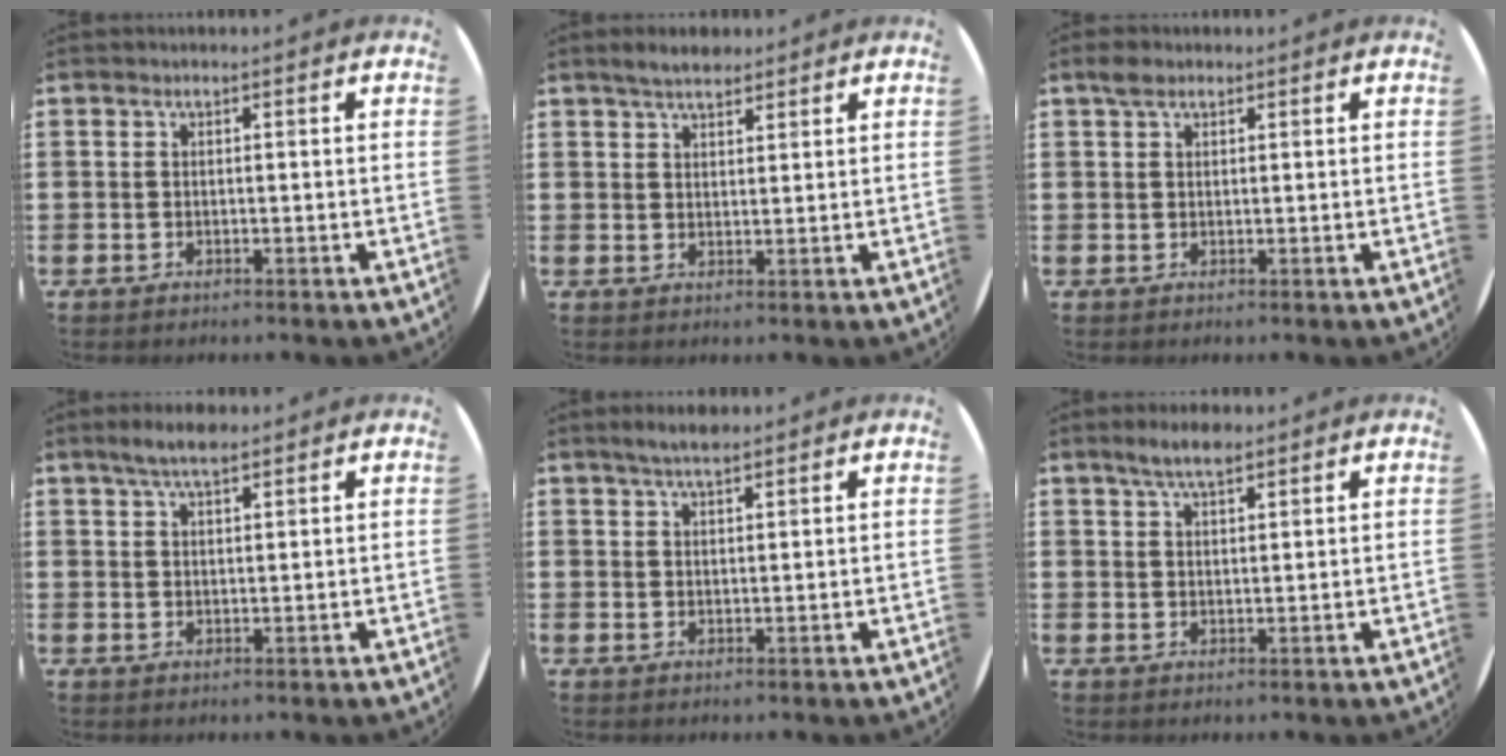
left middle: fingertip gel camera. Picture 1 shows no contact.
{"total": 3.1, "force": [2.8, 0.9, 1.0], "torque": [-0.016, -0.002, 0.051]}
{"total": 1.7, "force": [1.3, 0.8, 0.6], "torque": [-0.007, 0.002, 0.023]}
{"total": 3.8, "force": [3.1, 1.0, 2.1], "torque": [-0.039, -0.001, 0.053]}
{"total": 3.0, "force": [2.5, 0.6, 1.4], "torque": [-0.024, 0.000, 0.044]}
{"total": 4.1, "force": [3.3, 1.0, 2.2], "torque": [-0.040, -0.004, 0.057]}